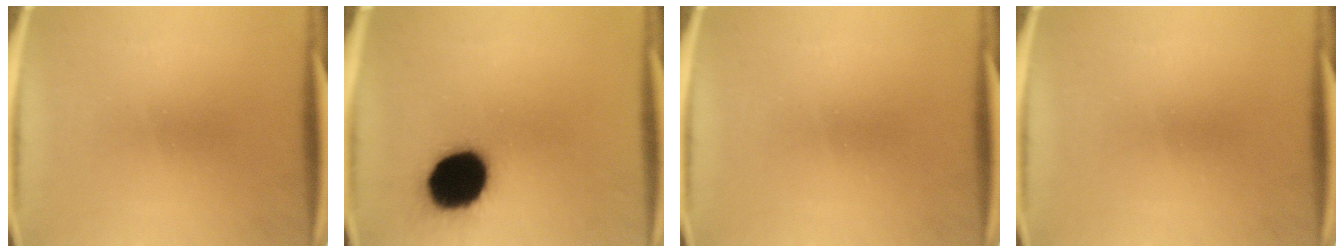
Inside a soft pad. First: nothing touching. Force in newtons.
{"total": 19.4}
{"total": 0.0}
{"total": 0.0}